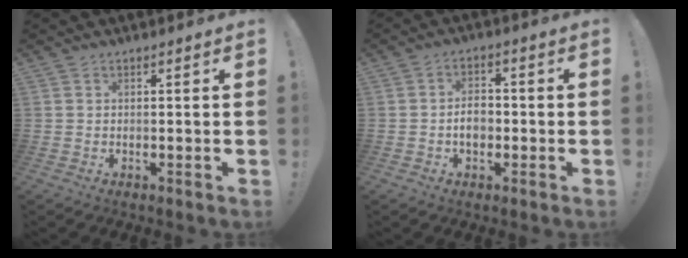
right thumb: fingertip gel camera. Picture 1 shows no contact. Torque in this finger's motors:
{"motor_torque": [0.25, -0.22, 0.60, -0.30, 0.00]}